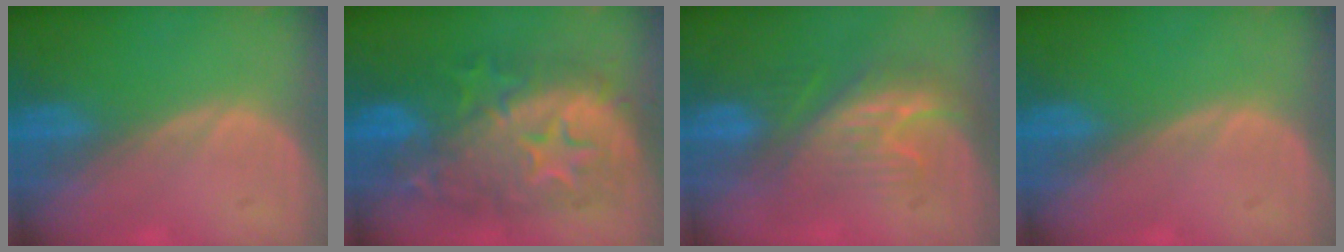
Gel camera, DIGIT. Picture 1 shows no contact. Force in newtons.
{"total": 12.6, "press": 12.6, "slide": 1.0}
{"total": 7.5, "press": 7.2, "slide": 1.9}
{"total": 0.0}